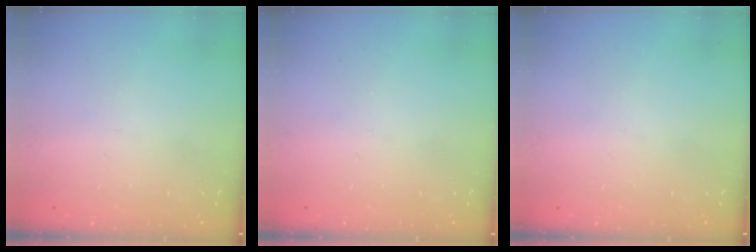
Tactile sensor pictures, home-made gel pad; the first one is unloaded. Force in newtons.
{"total": 0.0}
{"total": 0.0}